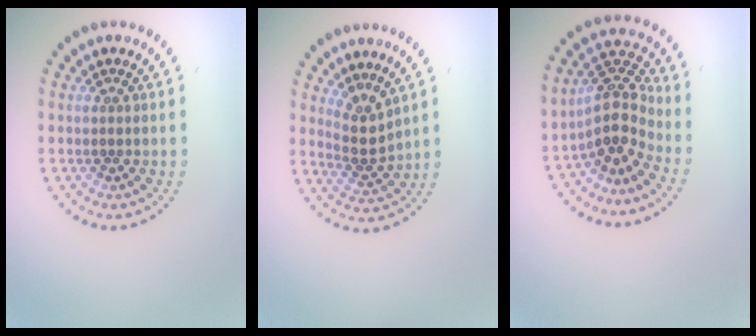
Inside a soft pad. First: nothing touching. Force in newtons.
{"total": 2.8, "press": 2.0, "slide": 1.9}
{"total": 4.1, "press": 3.2, "slide": 2.6}